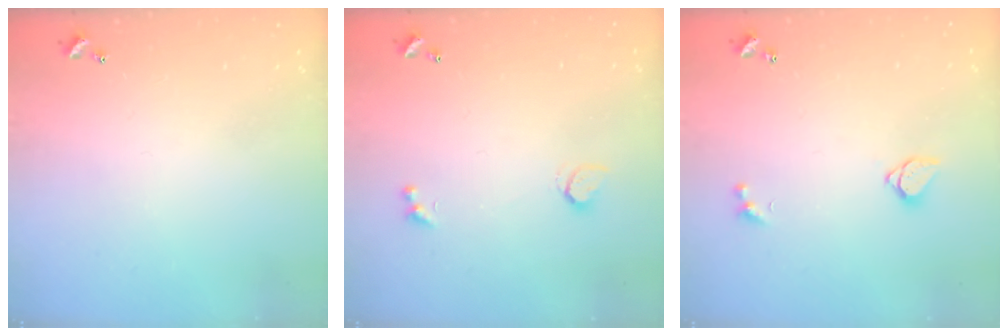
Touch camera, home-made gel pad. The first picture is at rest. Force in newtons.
{"total": 1.3, "press": 1.2, "slide": 0.4}
{"total": 1.5, "press": 1.5, "slide": 0.3}